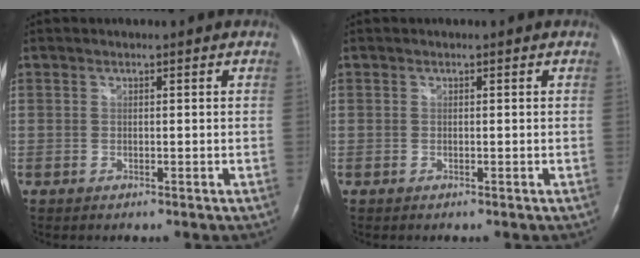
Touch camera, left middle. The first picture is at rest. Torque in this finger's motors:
{"motor_torque": [0.00, 0.00, 0.00, 0.00]}